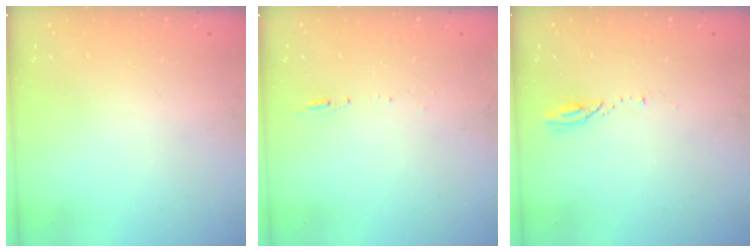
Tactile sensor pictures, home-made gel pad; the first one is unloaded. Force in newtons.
{"total": 5.6, "press": 5.3, "slide": 1.7}
{"total": 3.2, "press": 3.2, "slide": 0.3}